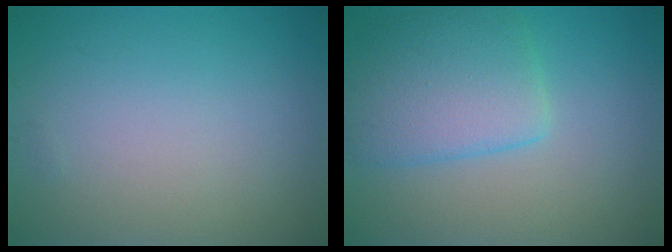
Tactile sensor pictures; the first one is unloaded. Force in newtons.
{"total": 5.2, "press": 5.2, "slide": 0.3}